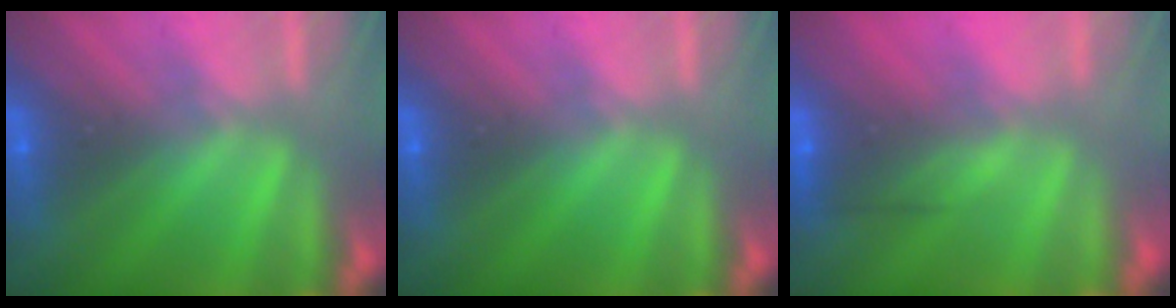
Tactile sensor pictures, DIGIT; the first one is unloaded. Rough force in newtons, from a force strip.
{"total": 0.0}
{"total": 3.0}